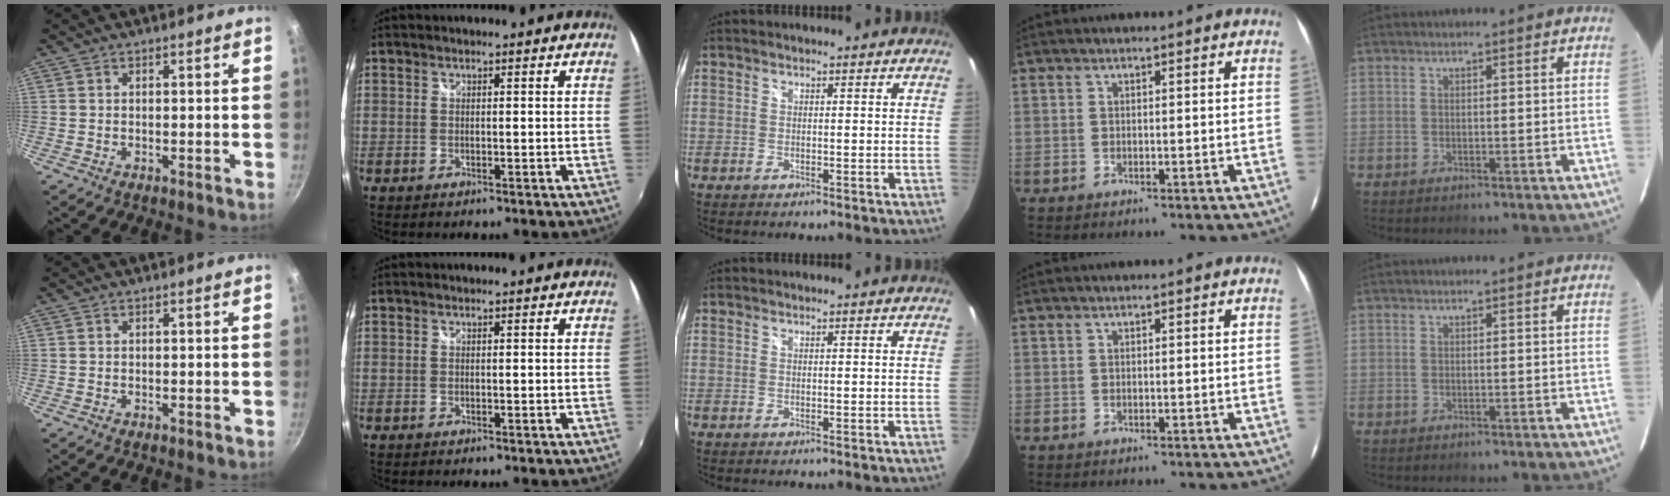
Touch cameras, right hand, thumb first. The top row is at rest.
{}